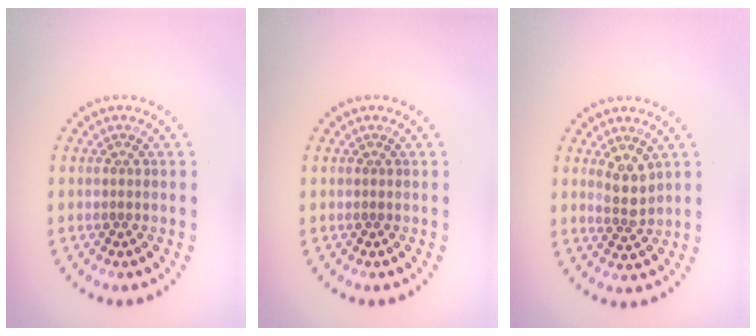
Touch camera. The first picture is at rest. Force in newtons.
{"total": 0.0}
{"total": 2.5, "press": 2.1, "slide": 1.3}